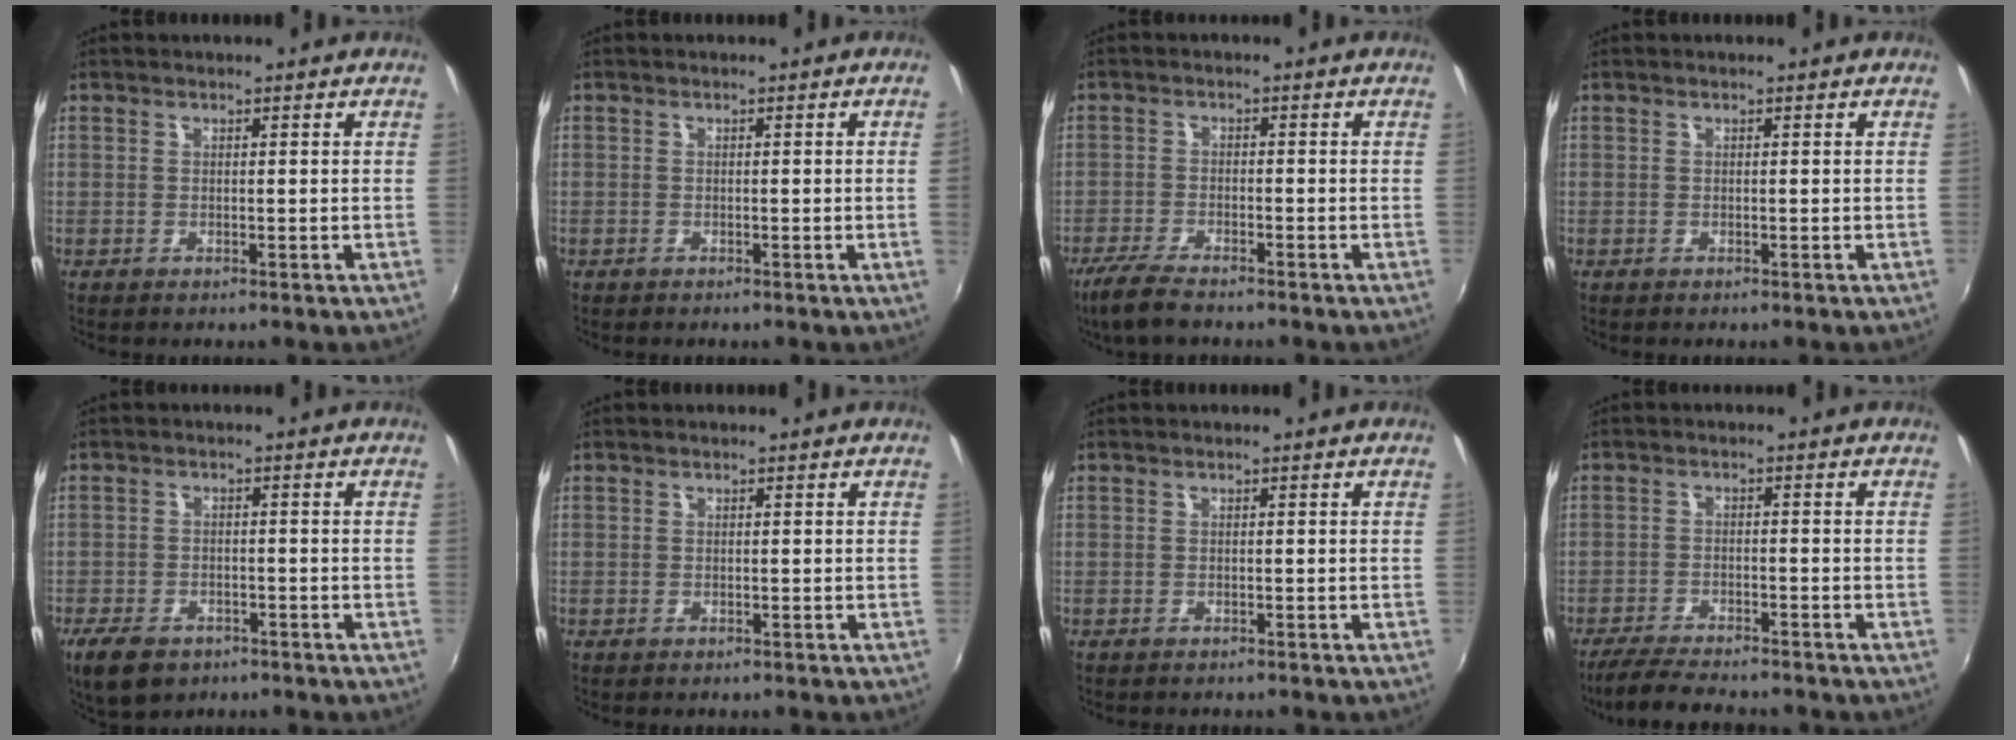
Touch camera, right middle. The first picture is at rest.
{"total": 0.9, "force": [-0.1, -0.5, 0.7], "torque": [-0.004, -0.005, -0.003]}
{"total": 6.2, "force": [-5.0, 1.2, 3.4], "torque": [-0.098, -0.018, -0.097]}
{"total": 0.0}
{"total": 7.9, "force": [-5.2, 4.5, 3.9], "torque": [-0.099, -0.015, -0.088]}
{"total": 0.0}
{"total": 1.0, "force": [-0.9, 0.3, 0.2], "torque": [-0.007, -0.004, -0.014]}
{"total": 8.9, "force": [-7.9, 1.4, 3.8], "torque": [-0.099, -0.022, -0.133]}